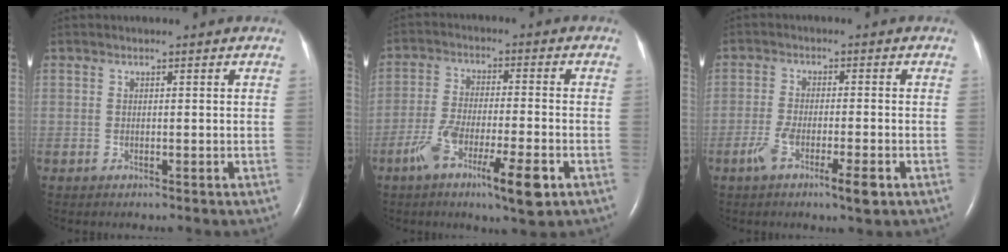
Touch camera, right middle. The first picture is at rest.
{"total": 10.9, "force": [-5.5, 1.5, 9.3], "torque": [-0.168, -0.014, -0.092]}
{"total": 6.1, "force": [-3.1, 0.8, 5.2], "torque": [-0.097, -0.009, -0.054]}